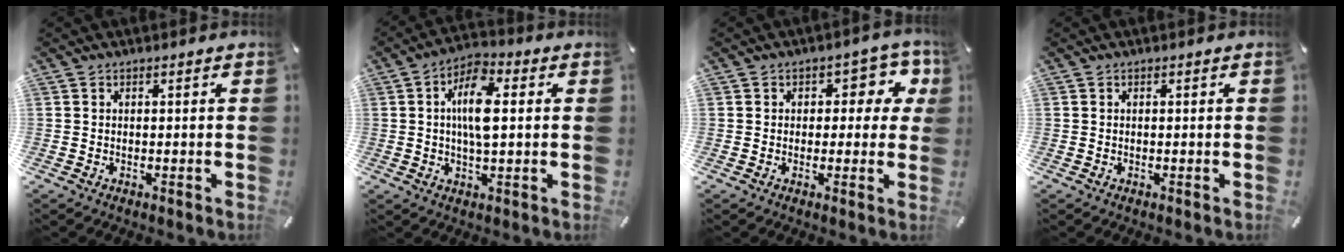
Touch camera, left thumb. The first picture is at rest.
{"total": 9.7, "force": [1.4, 4.2, 8.7], "torque": [-0.168, -0.001, 0.015]}
{"total": 6.9, "force": [1.9, 5.0, 4.4], "torque": [-0.046, -0.004, 0.026]}
{"total": 0.0}